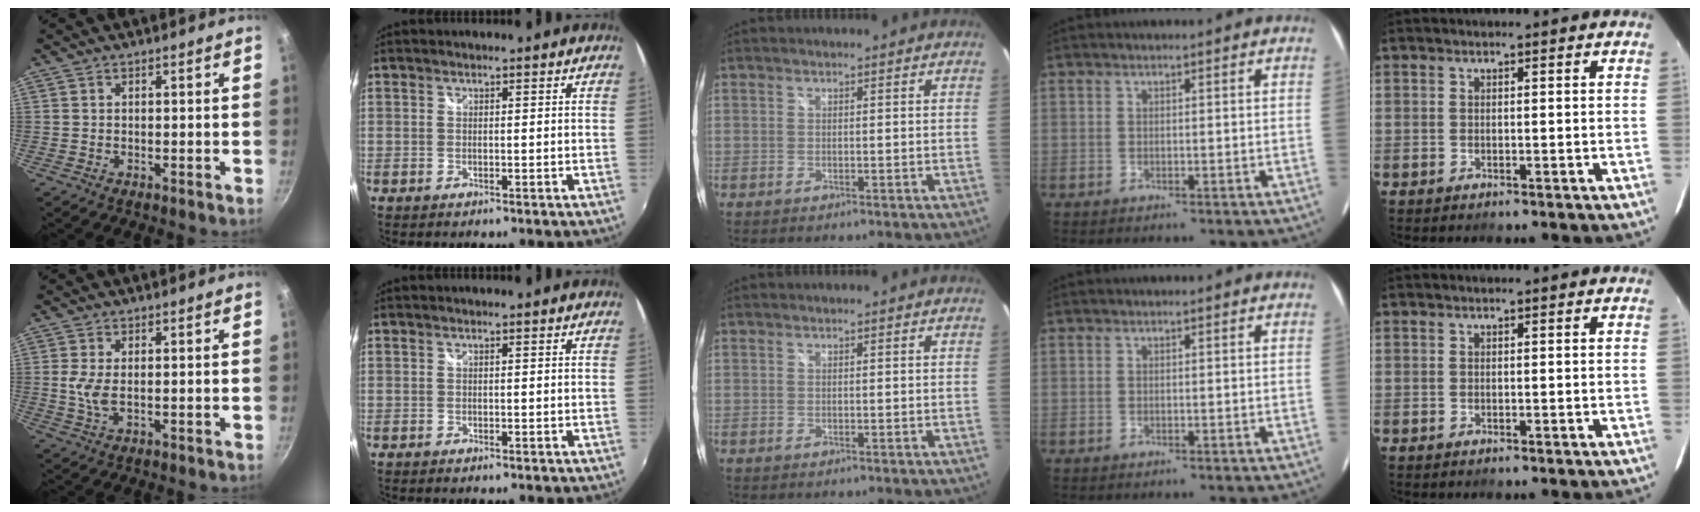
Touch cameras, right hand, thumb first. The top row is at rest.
{"thumb": {"total": 3.8, "force": [0.3, 1.8, 3.4], "torque": [-0.074, -0.003, 0.009]}}